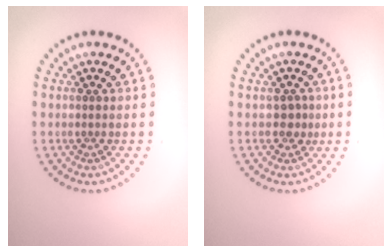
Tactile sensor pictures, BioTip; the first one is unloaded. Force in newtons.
{"total": 1.4, "press": 1.2, "slide": 0.6}